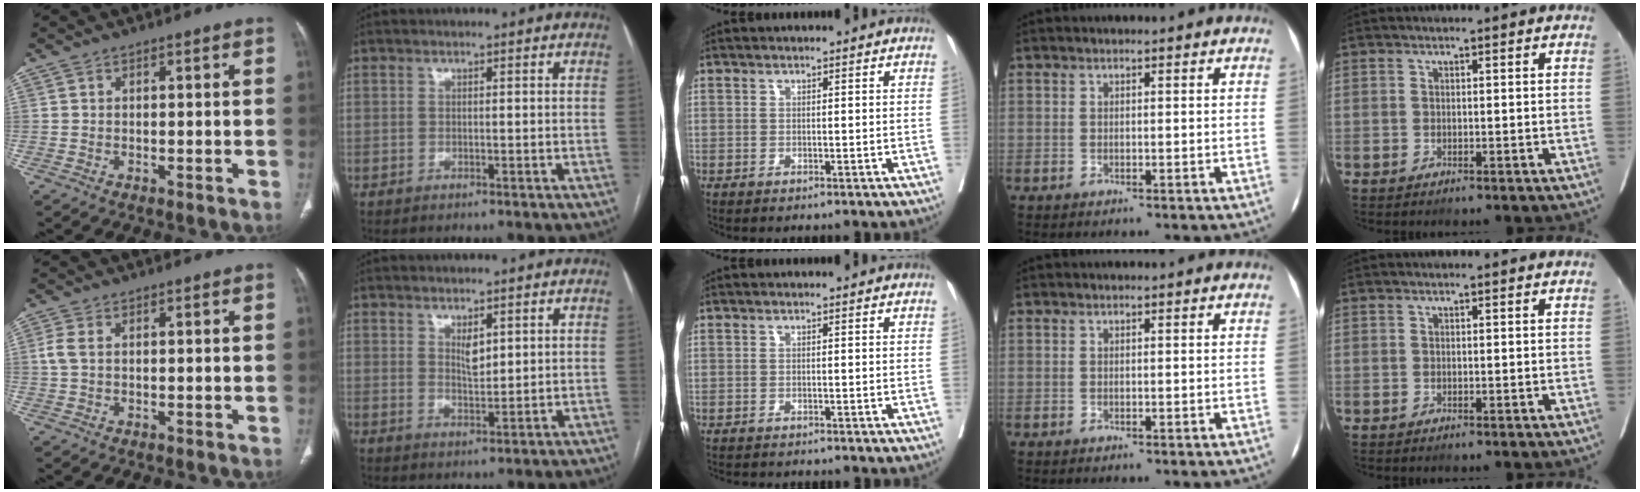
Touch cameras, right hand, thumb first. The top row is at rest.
{"thumb": {"total": 2.4, "force": [0.3, 1.5, 1.9], "torque": [-0.058, 0.006, 0.003]}, "index": {"total": 2.7, "force": [1.2, 1.1, 2.1], "torque": [-0.038, -0.004, 0.027]}, "middle": {"total": 2.5, "force": [-2.5, 0.4, 0.5], "torque": [-0.006, -0.006, -0.037]}}